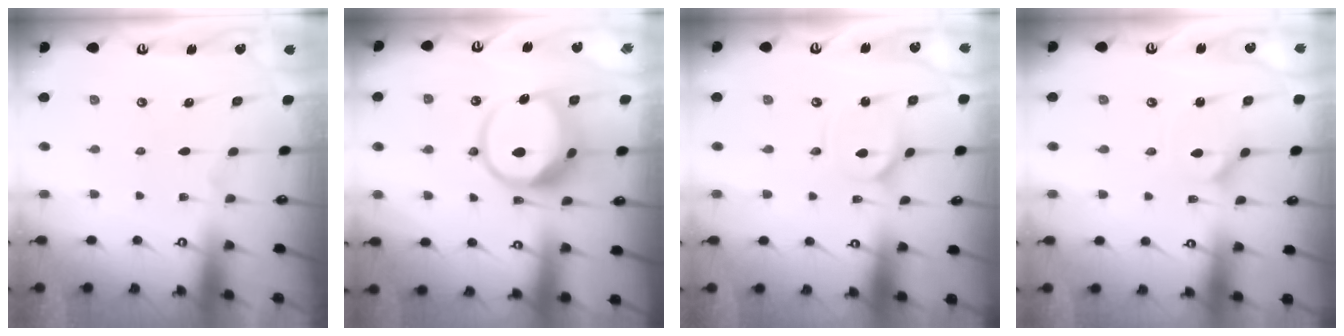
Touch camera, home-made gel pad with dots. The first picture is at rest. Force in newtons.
{"total": 12.9, "press": 12.9, "slide": 1.5}
{"total": 2.6, "press": 2.6, "slide": 0.2}
{"total": 2.6, "press": 2.6, "slide": 0.4}